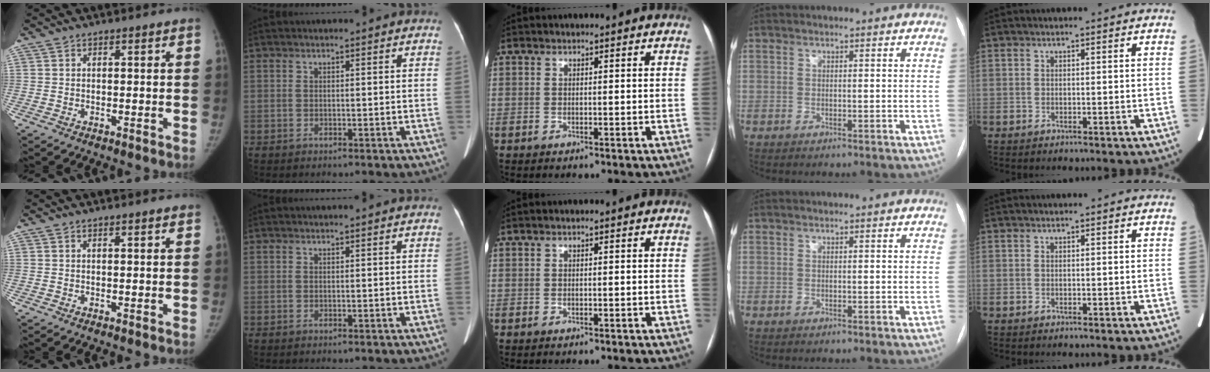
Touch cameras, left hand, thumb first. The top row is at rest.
{"thumb": {"total": 1.1, "force": [0.9, 0.1, 0.6], "torque": [-0.005, 0.000, 0.015]}, "index": {"total": 1.1, "force": [1.0, -0.1, 0.6], "torque": [-0.006, 0.013, 0.019]}}